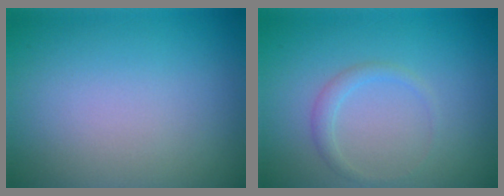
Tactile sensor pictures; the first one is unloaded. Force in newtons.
{"total": 1.2, "press": 1.2, "slide": 0.0}